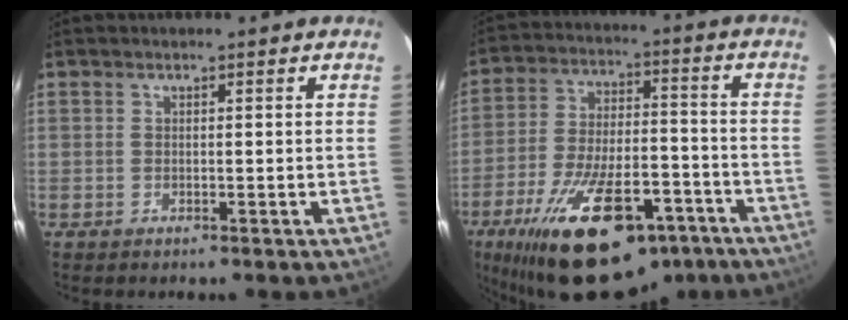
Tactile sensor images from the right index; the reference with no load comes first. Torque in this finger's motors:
{"motor_torque": [1.72, -0.42, 1.06, 0.21]}